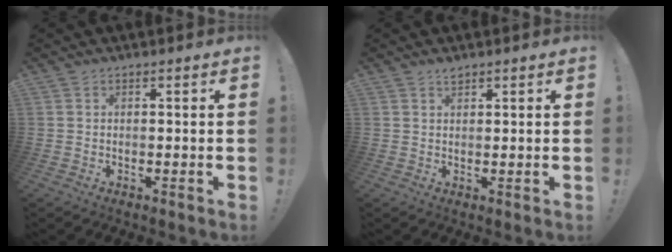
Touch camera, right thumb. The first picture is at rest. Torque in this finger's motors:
{"motor_torque": [-0.19, 0.11, 0.04, 0.17, -0.02]}